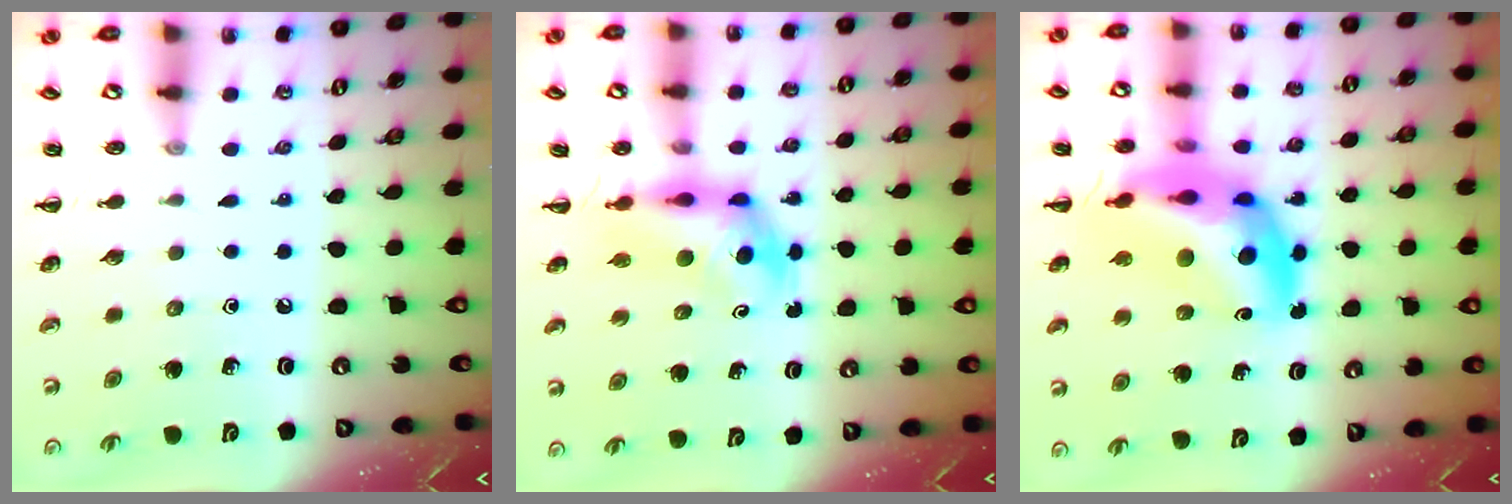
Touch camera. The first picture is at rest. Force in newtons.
{"total": 4.8, "press": 4.7, "slide": 0.7}
{"total": 15.2, "press": 14.6, "slide": 4.3}